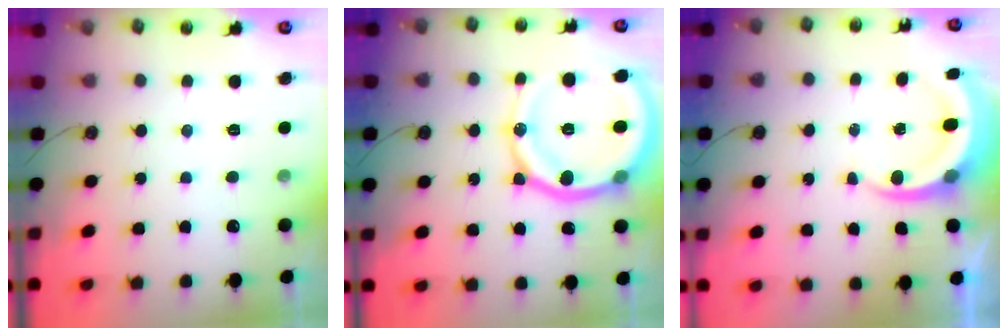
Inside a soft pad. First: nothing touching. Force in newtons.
{"total": 20.3, "press": 20.1, "slide": 2.6}
{"total": 6.5, "press": 6.4, "slide": 0.8}